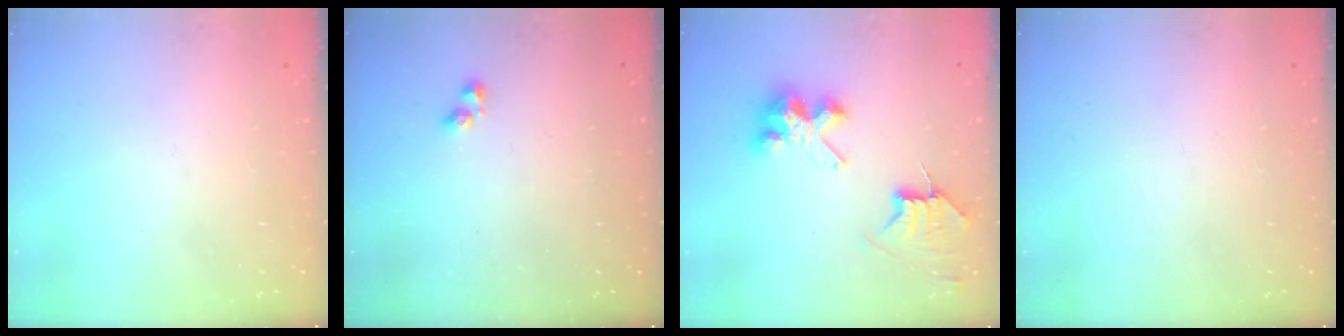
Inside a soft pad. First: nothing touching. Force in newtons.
{"total": 1.3, "press": 1.2, "slide": 0.2}
{"total": 7.3, "press": 7.3, "slide": 0.6}
{"total": 0.0}